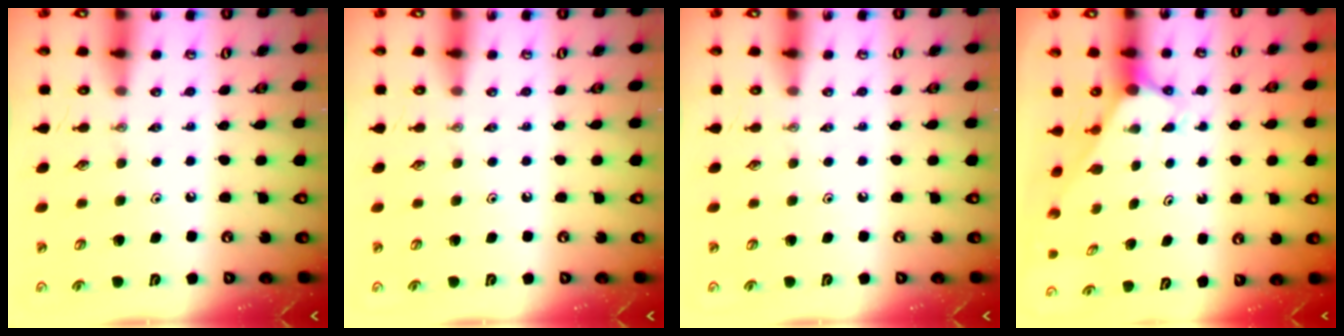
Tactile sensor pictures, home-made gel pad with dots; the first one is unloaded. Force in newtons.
{"total": 0.0}
{"total": 0.0}
{"total": 3.0, "press": 3.0, "slide": 0.0}